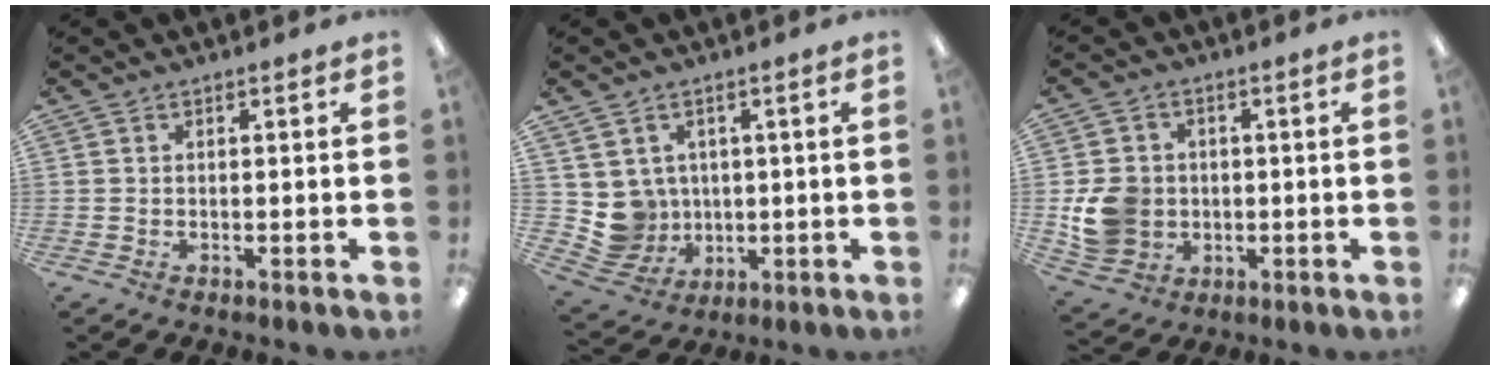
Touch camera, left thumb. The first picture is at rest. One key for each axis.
{"total": 7.0, "fx": 2.0, "fy": 6.6, "fz": 0.9, "tx": -0.050, "ty": -0.010, "tz": 0.050}
{"total": 9.4, "fx": -0.7, "fy": 8.5, "fz": 4.0, "tx": -0.092, "ty": 0.017, "tz": -0.006}